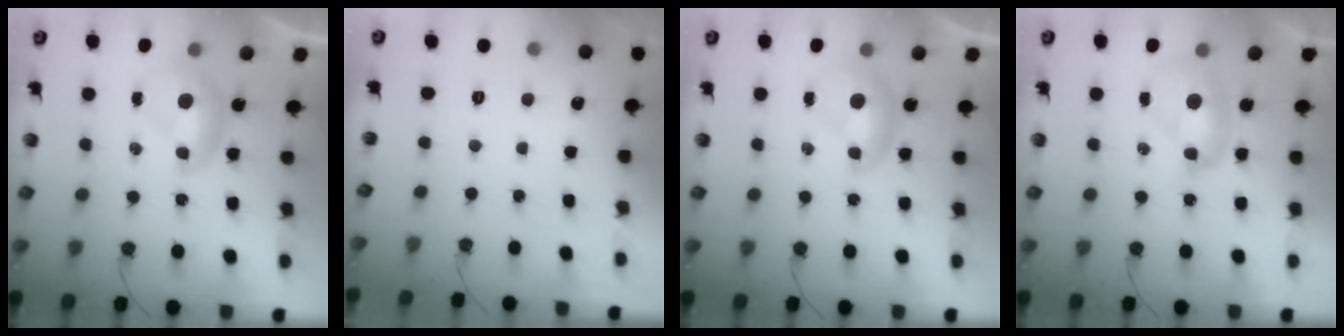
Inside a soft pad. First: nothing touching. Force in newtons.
{"total": 2.8, "press": 2.7, "slide": 0.3}
{"total": 0.0}
{"total": 2.3, "press": 2.3, "slide": 0.2}